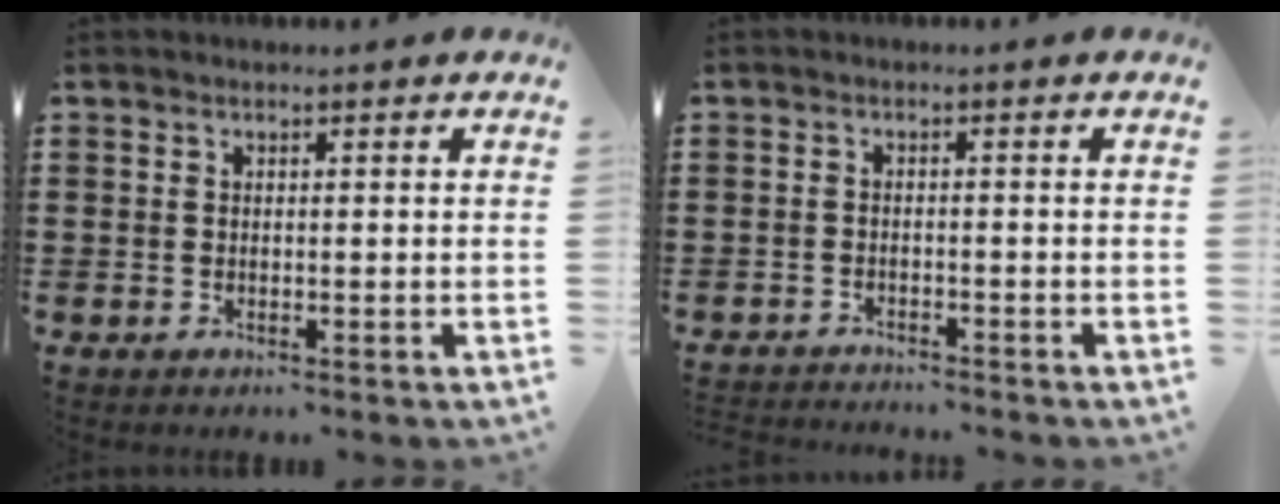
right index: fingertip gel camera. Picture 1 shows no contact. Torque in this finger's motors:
{"motor_torque": [-1.32, 0.82, -1.05, -0.08]}